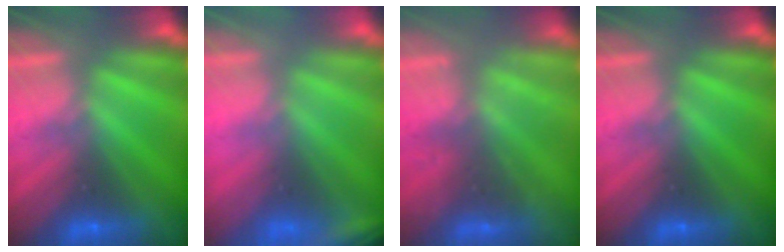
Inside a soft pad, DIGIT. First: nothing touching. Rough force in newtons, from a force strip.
{"total": 2.4}
{"total": 2.2}
{"total": 0.0}